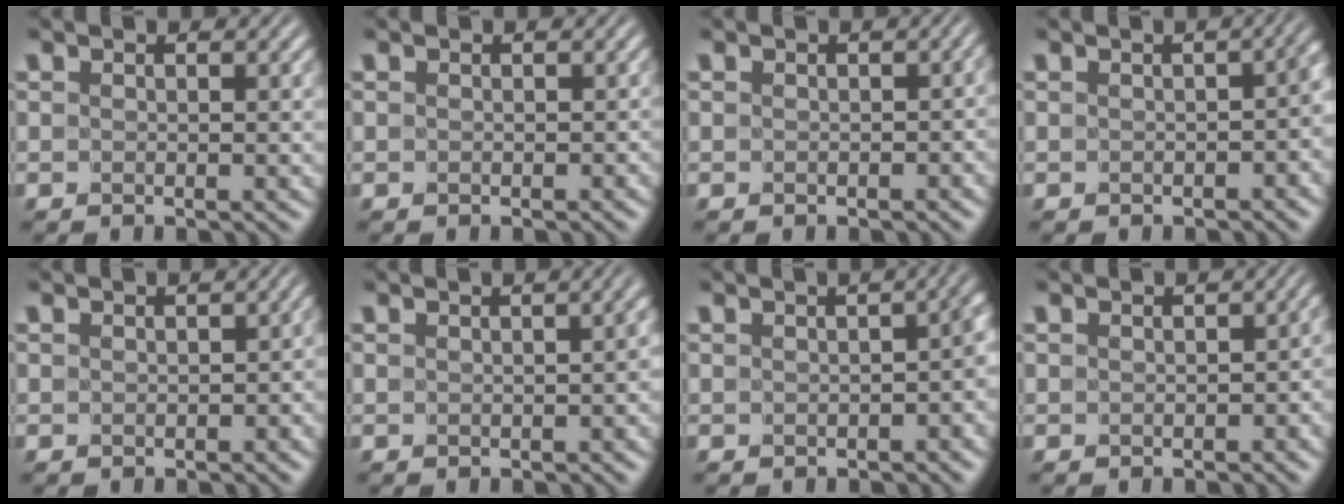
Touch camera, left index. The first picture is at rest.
{"total": 0.5, "force": [-0.3, 0.4, -0.1], "torque": [0.009, 0.001, -0.001]}
{"total": 1.3, "force": [-0.5, 0.9, 0.8], "torque": [0.001, 0.001, 0.001]}
{"total": 4.0, "force": [-0.8, 2.2, 3.3], "torque": [-0.011, 0.006, -0.003]}
{"total": 1.7, "force": [-0.5, 1.2, 1.0], "torque": [0.002, 0.000, 0.001]}
{"total": 2.5, "force": [-0.2, 1.2, 2.2], "torque": [-0.004, 0.014, 0.001]}
{"total": 4.7, "force": [-0.8, 2.4, 3.9], "torque": [-0.015, 0.007, -0.008]}
{"total": 2.8, "force": [-0.6, 2.0, 2.0], "torque": [0.003, 0.000, 0.001]}